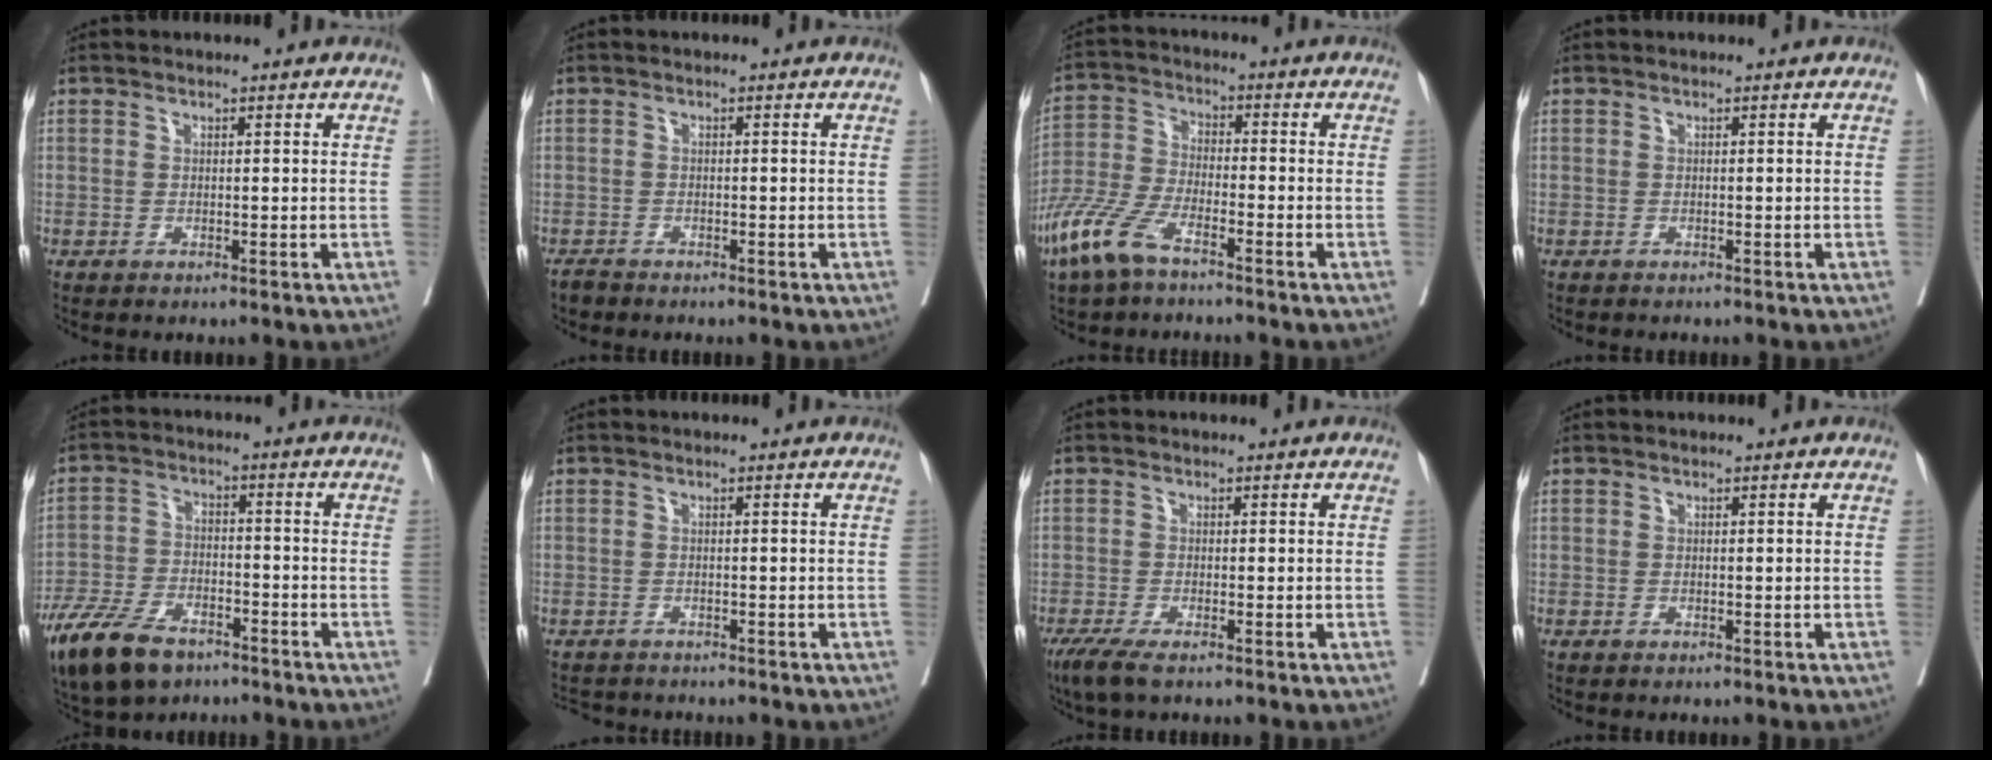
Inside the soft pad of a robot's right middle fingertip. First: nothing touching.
{"total": 1.1, "force": [-1.0, 0.3, 0.2], "torque": [-0.007, -0.002, -0.019]}
{"total": 8.8, "force": [-5.8, 2.5, 6.0], "torque": [-0.149, -0.015, -0.120]}
{"total": 0.8, "force": [-0.7, 0.2, 0.2], "torque": [-0.007, -0.001, -0.013]}
{"total": 12.4, "force": [-8.8, 5.5, 7.0], "torque": [-0.144, -0.017, -0.158]}
{"total": 3.3, "force": [-3.1, 1.0, 0.4], "torque": [-0.002, -0.007, -0.048]}
{"total": 3.8, "force": [-2.7, 0.7, 2.7], "torque": [-0.051, -0.011, -0.050]}
{"total": 0.0}